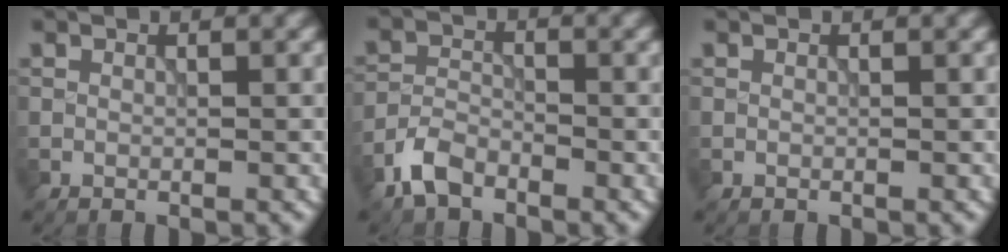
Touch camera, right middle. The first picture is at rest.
{"total": 3.1, "force": [-2.4, 1.5, 1.4], "torque": [-0.028, 0.004, -0.056]}
{"total": 0.0}